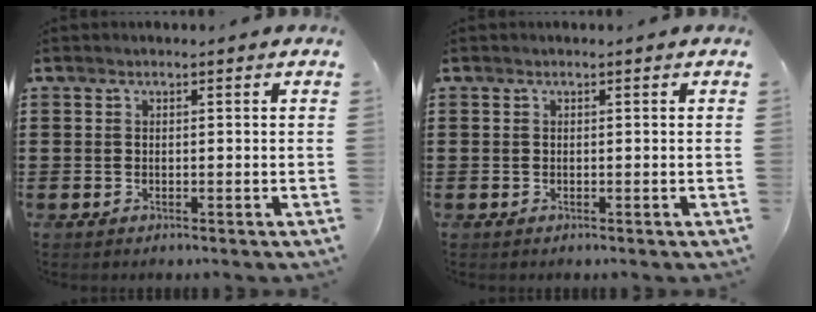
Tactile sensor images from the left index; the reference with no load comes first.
{"total": 0.0}